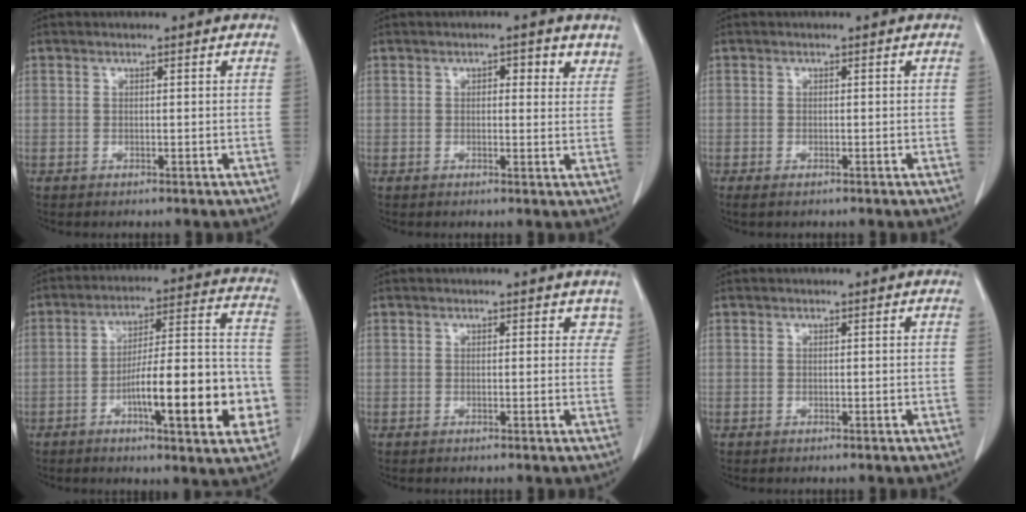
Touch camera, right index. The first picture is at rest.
{"total": 3.9, "force": [1.9, 2.0, 2.8], "torque": [-0.023, 0.007, 0.018]}
{"total": 1.1, "force": [-0.6, 0.3, 0.8], "torque": [-0.015, -0.002, -0.010]}
{"total": 18.4, "force": [-5.7, 3.2, 17.2], "torque": [-0.232, 0.020, -0.079]}
{"total": 2.1, "force": [1.3, 1.5, 0.8], "torque": [0.014, -0.001, -0.001]}
{"total": 0.0}